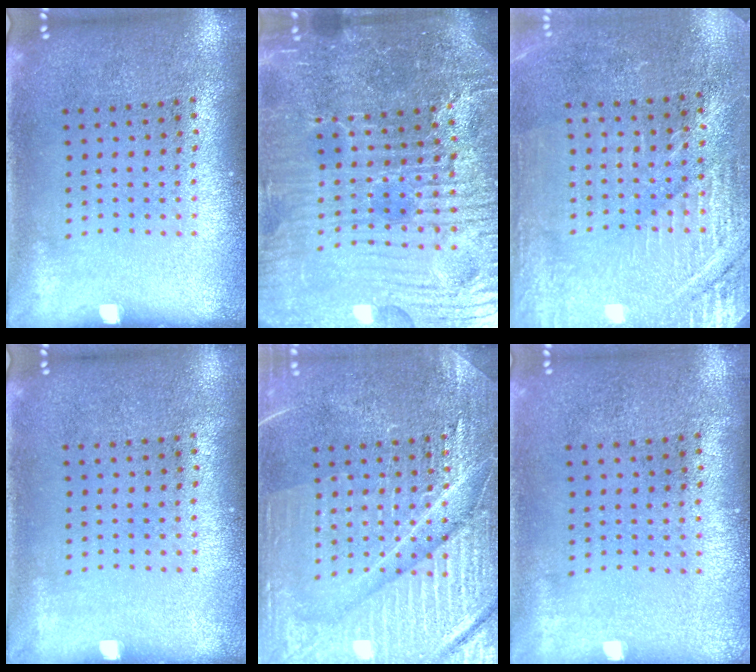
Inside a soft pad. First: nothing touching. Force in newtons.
{"total": 6.2, "press": 5.7, "slide": 2.4}
{"total": 2.9, "press": 2.9, "slide": 0.2}
{"total": 0.0}
{"total": 4.8, "press": 4.8, "slide": 0.5}
{"total": 0.0}